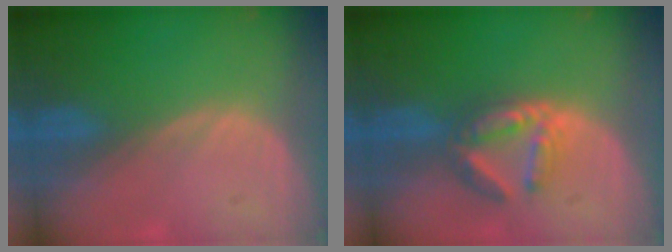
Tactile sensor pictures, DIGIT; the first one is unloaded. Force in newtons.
{"total": 5.8, "press": 5.5, "slide": 1.8}